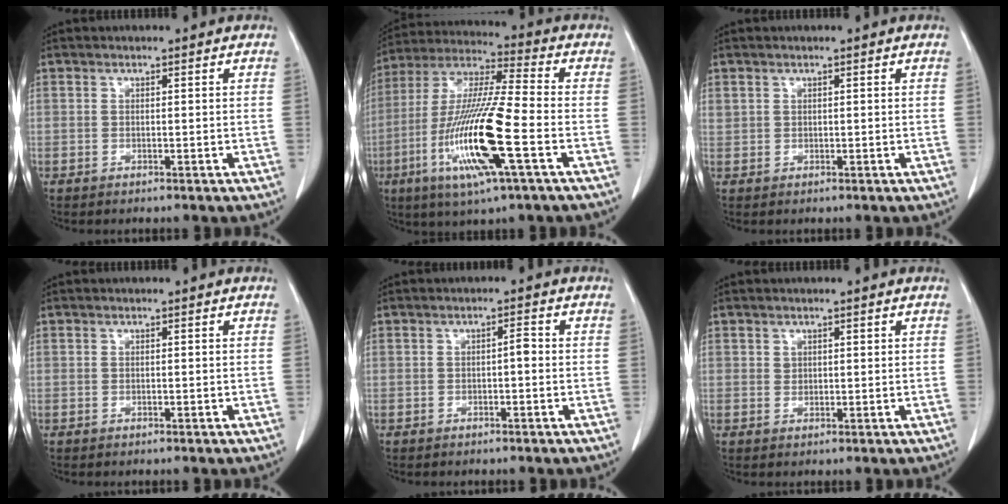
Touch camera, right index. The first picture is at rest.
{"total": 17.5, "force": [-5.5, 0.8, 16.6], "torque": [-0.342, -0.019, -0.105]}
{"total": 0.6, "force": [0.4, 0.4, 0.1], "torque": [0.002, 0.010, 0.010]}
{"total": 0.0}
{"total": 1.3, "force": [-0.3, 0.3, 1.3], "torque": [-0.018, 0.003, -0.006]}
{"total": 0.9, "force": [0.6, 0.7, 0.3], "torque": [0.004, -0.002, 0.008]}